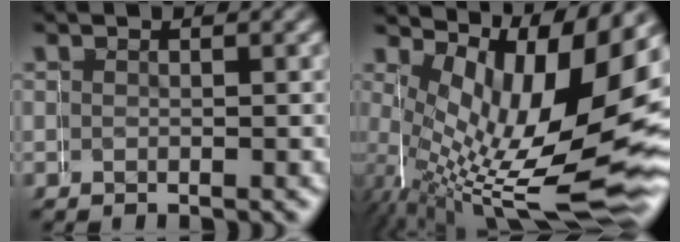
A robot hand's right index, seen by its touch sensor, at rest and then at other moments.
{"total": 11.3, "force": [0.5, 4.3, 10.4], "torque": [-0.182, -0.043, 0.035]}